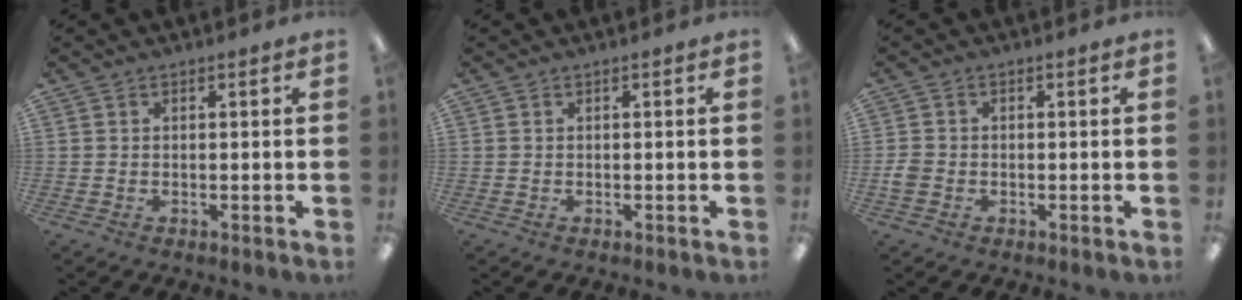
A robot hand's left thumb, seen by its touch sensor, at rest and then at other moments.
{"total": 0.0}
{"total": 2.5, "force": [-0.8, 2.0, 1.2], "torque": [-0.018, 0.006, -0.014]}